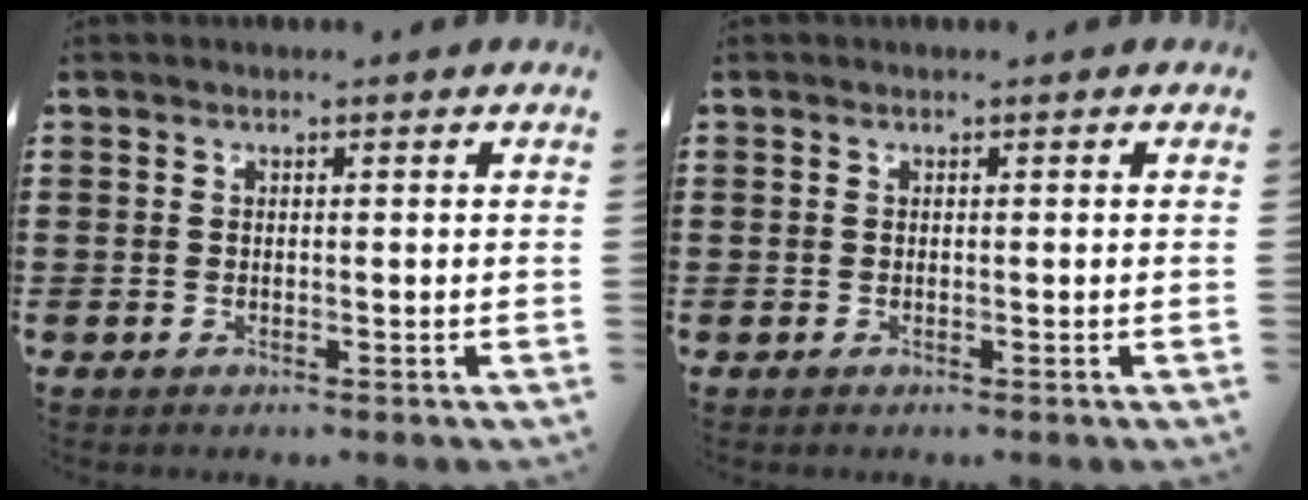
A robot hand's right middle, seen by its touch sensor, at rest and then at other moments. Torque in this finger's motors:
{"motor_torque": [-0.15, 0.04, -0.02, 0.00]}